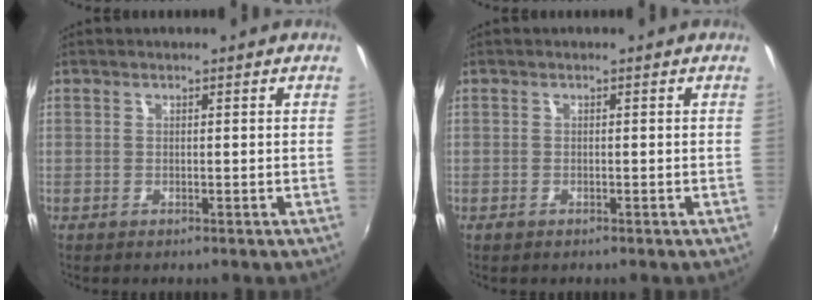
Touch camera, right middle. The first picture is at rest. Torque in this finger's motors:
{"motor_torque": [0.21, -0.16, 0.00, 0.00]}